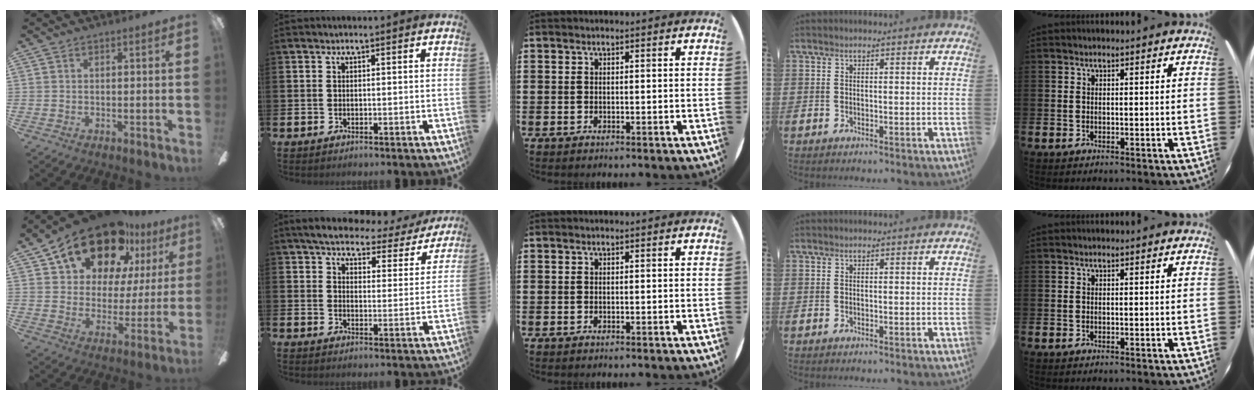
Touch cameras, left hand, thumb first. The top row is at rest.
{"thumb": {"total": 20.4, "force": [15.2, 9.9, 9.4], "torque": [-0.167, -0.096, 0.264]}, "index": {"total": 4.9, "force": [4.5, 1.3, 1.4], "torque": [-0.044, -0.031, 0.072]}}